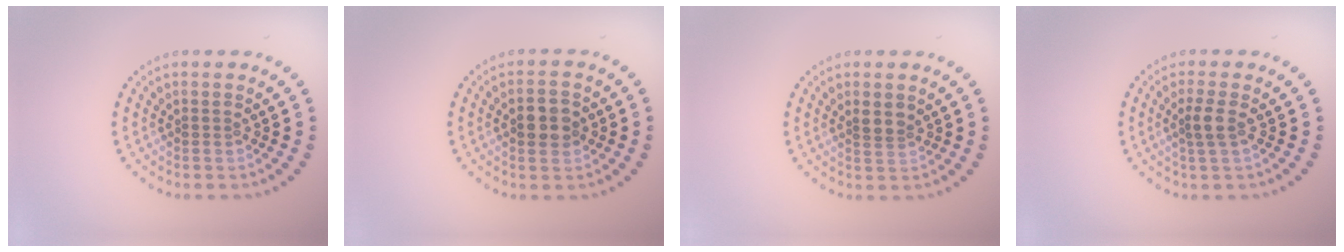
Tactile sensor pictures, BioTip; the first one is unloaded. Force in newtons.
{"total": 3.3, "press": 3.3, "slide": 0.0}
{"total": 1.5, "press": 1.2, "slide": 0.9}
{"total": 1.8, "press": 1.5, "slide": 1.0}